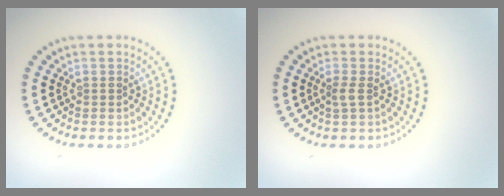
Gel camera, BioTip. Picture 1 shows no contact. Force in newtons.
{"total": 0.9, "press": 0.7, "slide": 0.5}